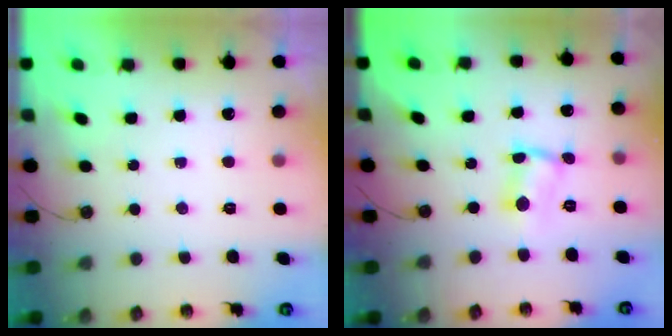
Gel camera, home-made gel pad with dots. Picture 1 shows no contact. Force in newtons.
{"total": 2.9, "press": 1.4, "slide": 2.5}